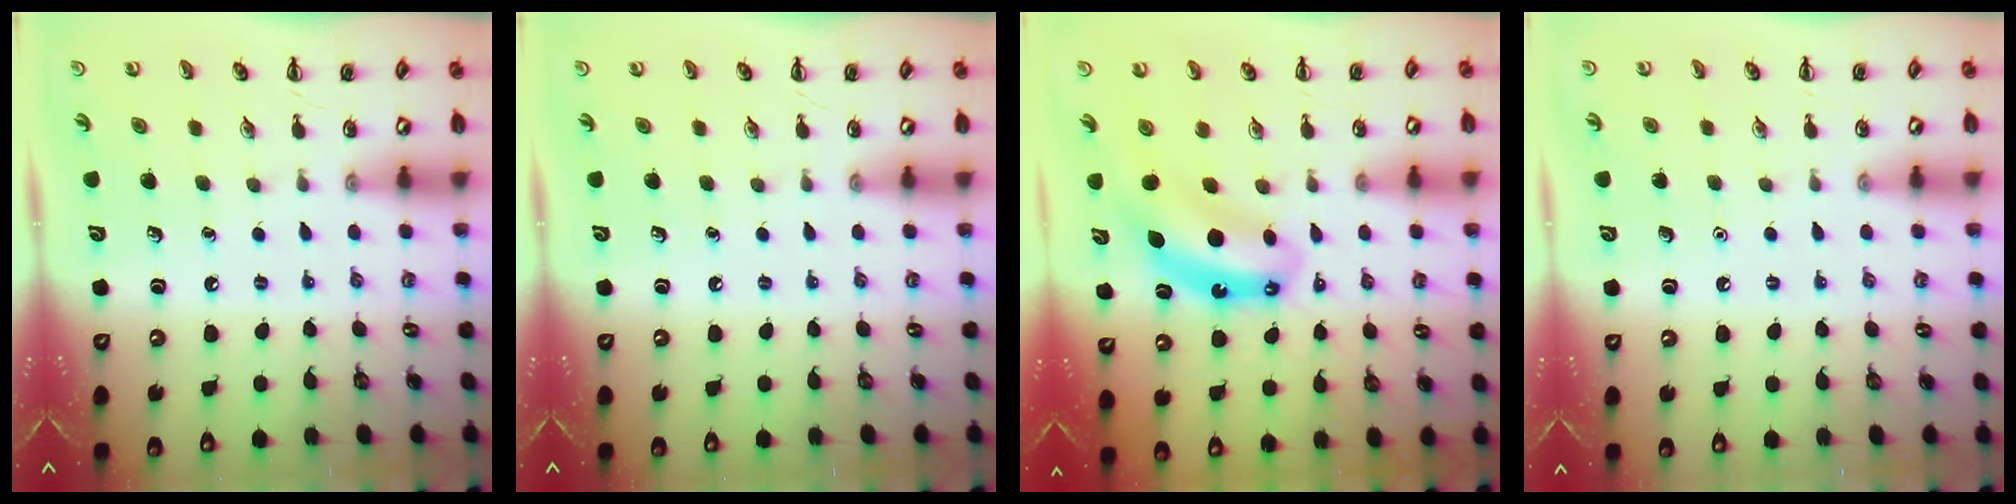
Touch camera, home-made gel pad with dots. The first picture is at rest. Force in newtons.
{"total": 0.0}
{"total": 8.3, "press": 8.1, "slide": 1.7}
{"total": 1.6, "press": 1.6, "slide": 0.1}